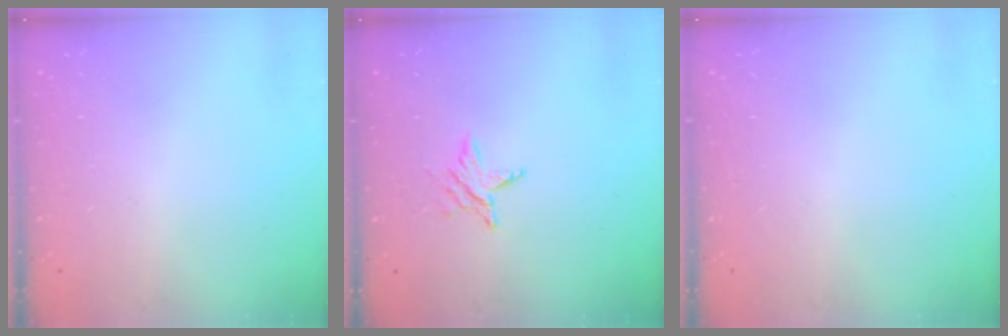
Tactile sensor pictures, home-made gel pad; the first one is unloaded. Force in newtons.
{"total": 4.7, "press": 4.6, "slide": 0.6}
{"total": 0.0}